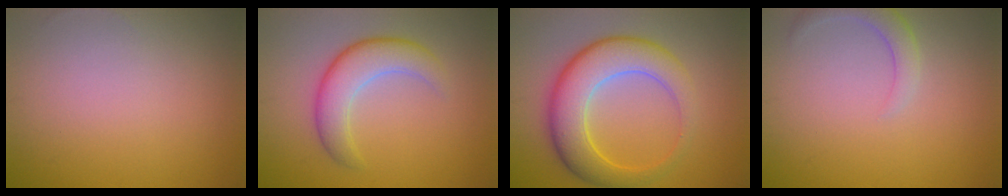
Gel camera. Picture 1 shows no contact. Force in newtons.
{"total": 4.5, "press": 4.5, "slide": 0.3}
{"total": 7.2, "press": 7.2, "slide": 0.2}
{"total": 2.2, "press": 2.2, "slide": 0.2}